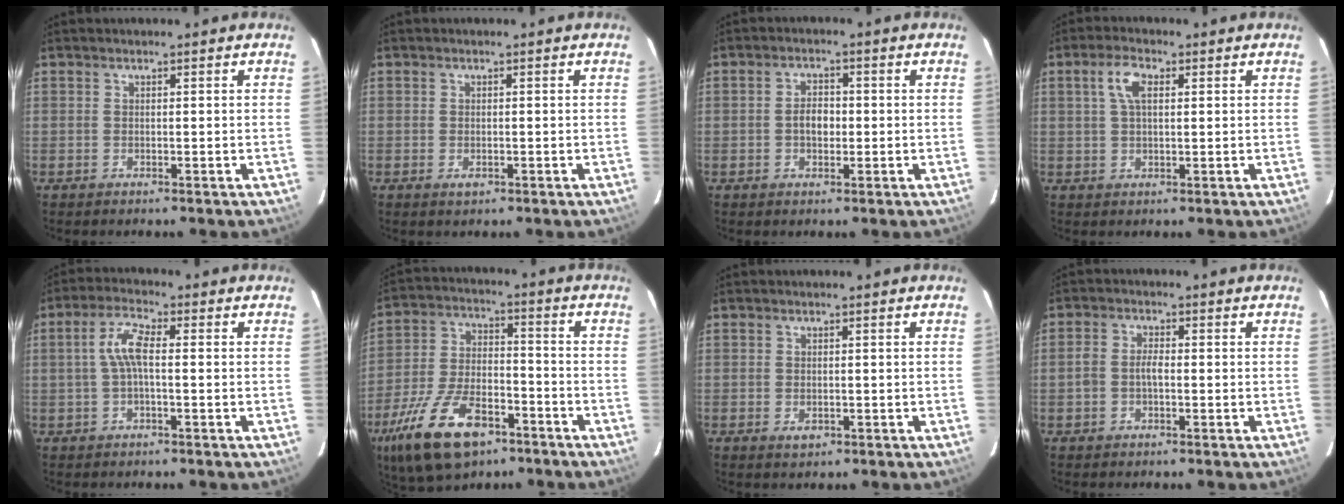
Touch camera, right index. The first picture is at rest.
{"total": 1.4, "force": [-0.6, 0.9, 0.8], "torque": [-0.014, -0.003, -0.008]}
{"total": 2.8, "force": [-0.4, 2.4, 1.5], "torque": [-0.025, 0.008, -0.005]}
{"total": 4.6, "force": [1.4, 2.0, 3.9], "torque": [-0.077, 0.011, 0.028]}
{"total": 5.1, "force": [-0.1, 1.3, 4.9], "torque": [-0.105, 0.014, -0.003]}
{"total": 18.8, "force": [-11.2, 8.7, 12.3], "torque": [-0.259, -0.023, -0.193]}
{"total": 1.7, "force": [-0.6, 1.3, 1.0], "torque": [-0.017, -0.003, -0.007]}
{"total": 2.9, "force": [-0.9, 1.6, 2.3], "torque": [-0.046, 0.006, -0.018]}